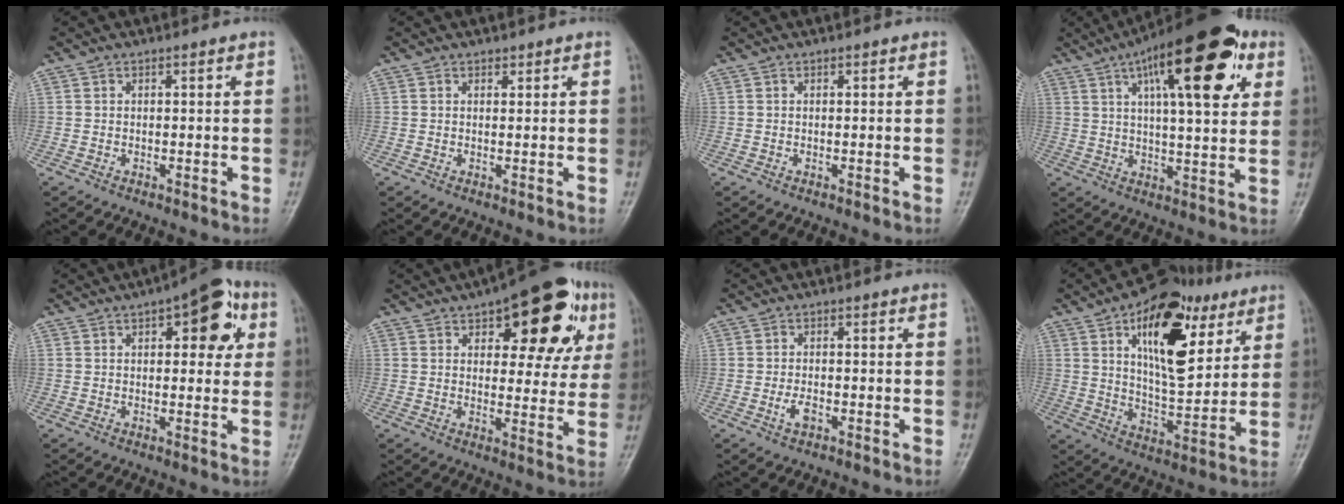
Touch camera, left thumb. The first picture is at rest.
{"total": 0.7, "force": [0.6, 0.4, 0.1], "torque": [0.003, -0.004, 0.008]}
{"total": 0.0}
{"total": 22.0, "force": [9.4, 7.5, 18.5], "torque": [-0.251, -0.005, 0.136]}
{"total": 11.7, "force": [4.4, 5.4, 9.4], "torque": [-0.078, 0.003, 0.047]}
{"total": 19.7, "force": [8.9, 9.0, 15.1], "torque": [-0.155, -0.004, 0.117]}
{"total": 2.5, "force": [-1.0, 1.3, 1.8], "torque": [-0.037, 0.004, -0.018]}
{"total": 20.7, "force": [9.0, 10.2, 15.6], "torque": [-0.195, -0.029, 0.144]}